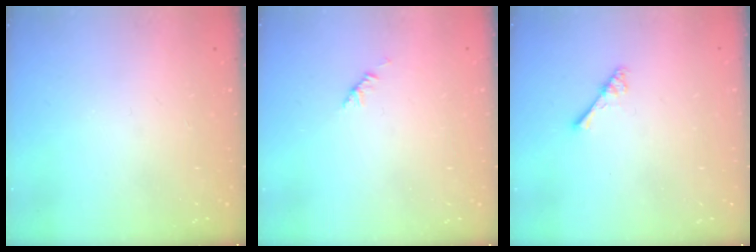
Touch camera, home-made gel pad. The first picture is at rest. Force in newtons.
{"total": 1.9, "press": 1.8, "slide": 0.6}
{"total": 2.4, "press": 2.4, "slide": 0.4}